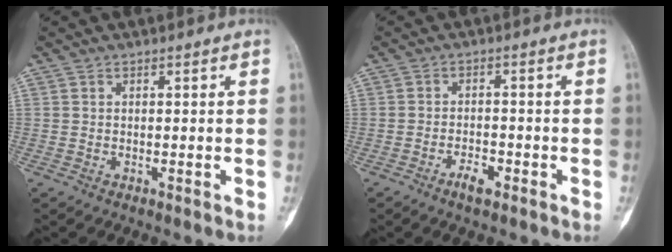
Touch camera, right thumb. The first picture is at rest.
{"total": 3.3, "force": [-2.1, 1.3, 2.1], "torque": [-0.034, 0.017, -0.039]}